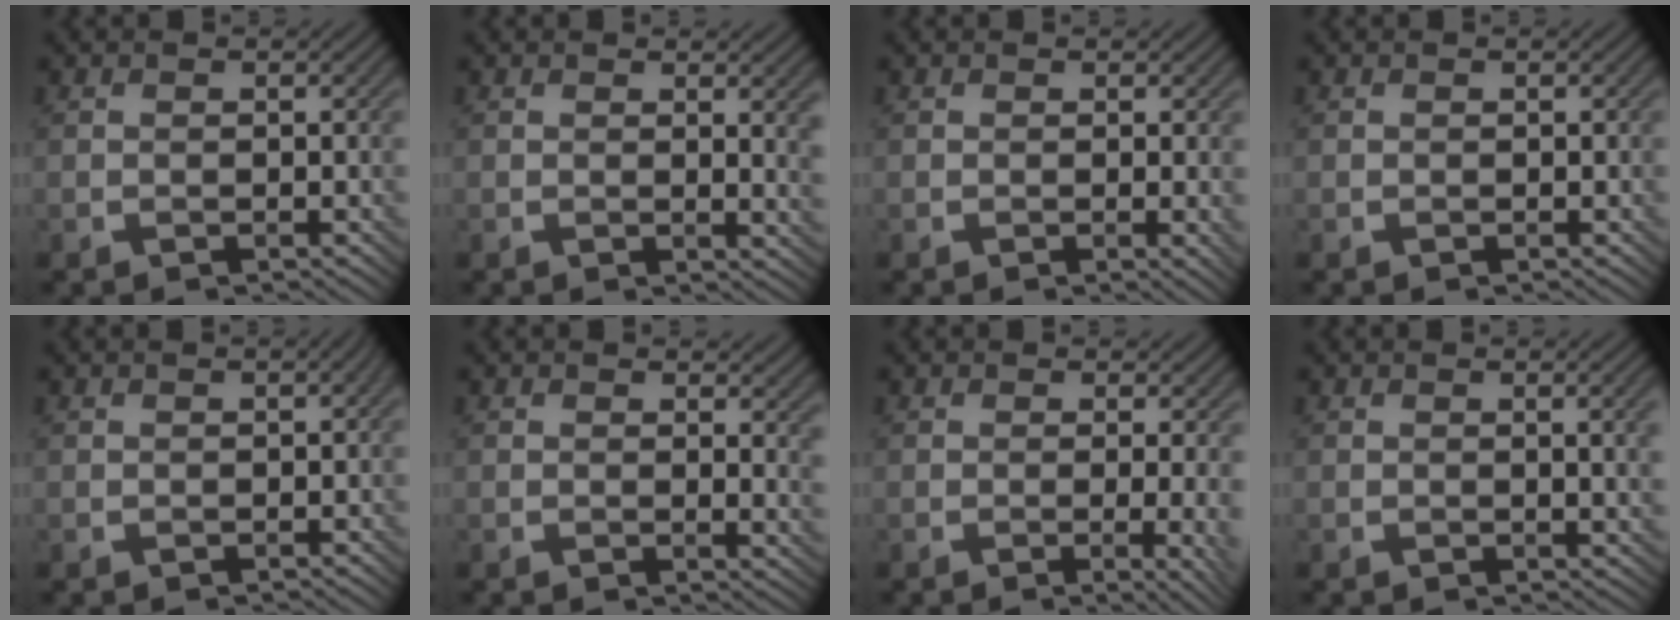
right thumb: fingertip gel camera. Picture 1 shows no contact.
{"total": 2.7, "force": [0.9, 0.5, 2.5], "torque": [-0.039, -0.003, 0.015]}
{"total": 1.5, "force": [0.0, 0.2, 1.5], "torque": [-0.025, -0.004, -0.002]}
{"total": 0.0}
{"total": 0.9, "force": [0.2, 0.3, 0.8], "torque": [-0.010, 0.005, 0.004]}
{"total": 2.9, "force": [1.2, 0.9, 2.5], "torque": [-0.040, -0.006, 0.019]}
{"total": 4.0, "force": [-0.5, 0.7, 3.9], "torque": [-0.061, -0.005, -0.009]}
{"total": 3.0, "force": [0.5, 0.5, 2.9], "torque": [-0.040, 0.006, 0.008]}